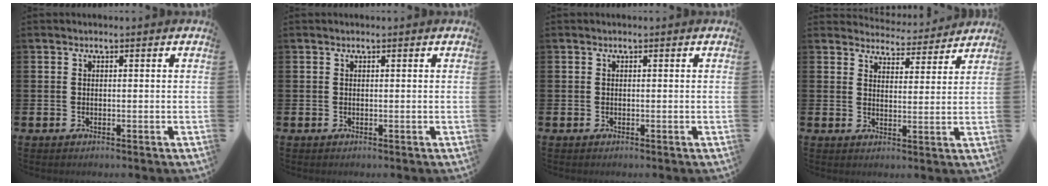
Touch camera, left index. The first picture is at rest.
{"total": 0.0}
{"total": 0.0}
{"total": 4.3, "force": [4.2, 0.7, -0.2], "torque": [0.004, -0.042, 0.069]}